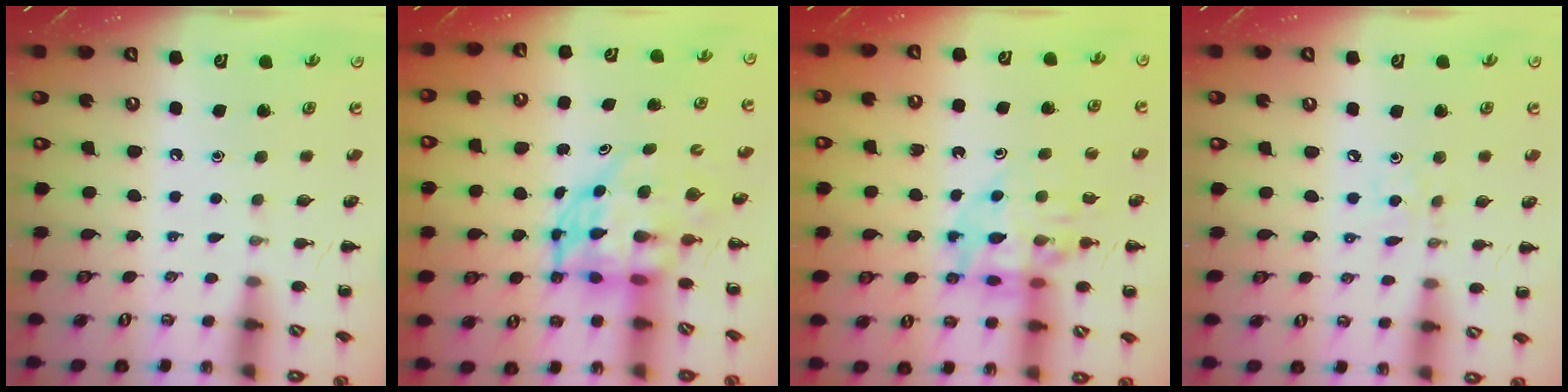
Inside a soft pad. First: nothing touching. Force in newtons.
{"total": 5.6, "press": 5.4, "slide": 1.5}
{"total": 13.8, "press": 13.2, "slide": 3.7}
{"total": 2.1, "press": 2.1, "slide": 0.6}